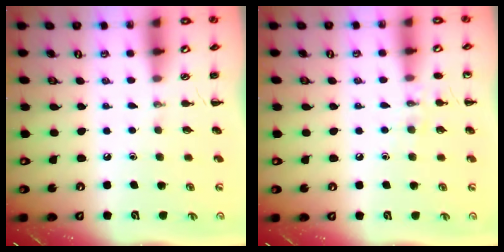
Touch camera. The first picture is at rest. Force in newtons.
{"total": 7.4, "press": 7.2, "slide": 1.7}